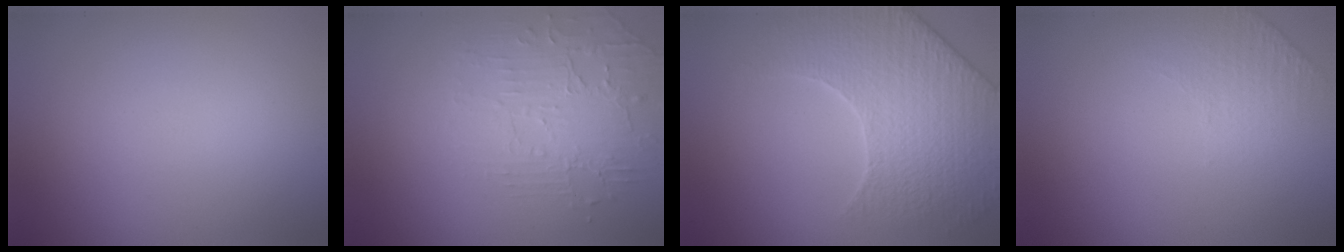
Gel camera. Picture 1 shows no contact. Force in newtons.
{"total": 2.1, "press": 1.3, "slide": 1.7}
{"total": 5.3, "press": 5.0, "slide": 1.7}
{"total": 1.2, "press": 0.7, "slide": 0.9}